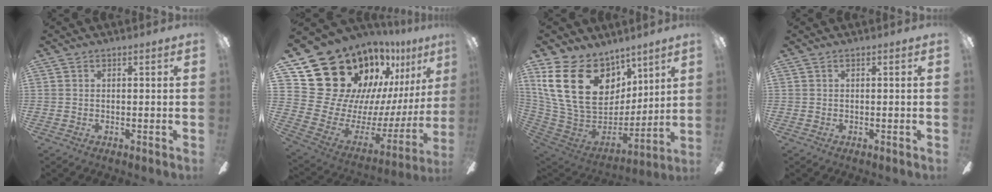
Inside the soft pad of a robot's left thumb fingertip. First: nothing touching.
{"total": 26.1, "force": [19.1, 15.1, 9.5], "torque": [-0.153, -0.149, 0.393]}
{"total": 25.0, "force": [10.3, 17.2, 14.8], "torque": [-0.320, -0.041, 0.194]}
{"total": 0.0}